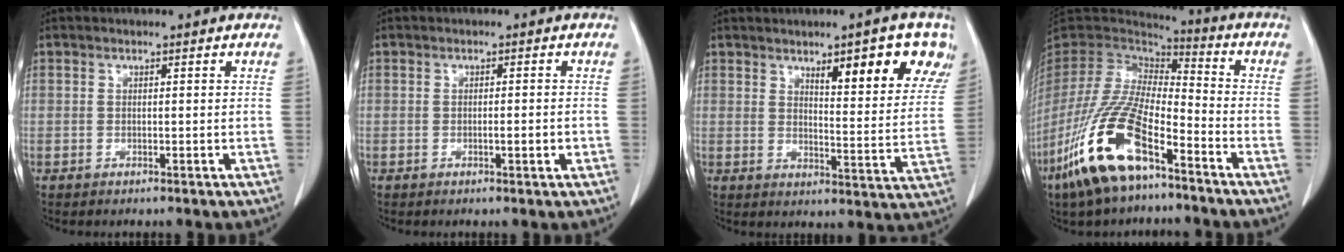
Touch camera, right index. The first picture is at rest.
{"total": 1.9, "force": [-0.4, 0.2, 1.8], "torque": [-0.030, -0.002, -0.006]}
{"total": 11.7, "force": [6.7, 2.2, 9.3], "torque": [-0.113, -0.003, 0.089]}
{"total": 17.7, "force": [-10.1, 5.1, 13.6], "torque": [-0.292, -0.032, -0.193]}